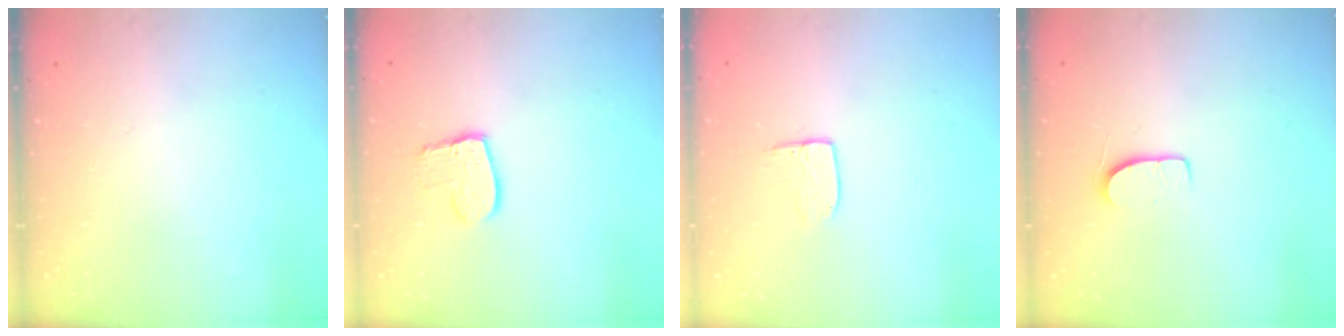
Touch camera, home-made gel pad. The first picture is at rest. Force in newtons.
{"total": 9.9, "press": 9.9, "slide": 0.8}
{"total": 6.8, "press": 6.8, "slide": 0.5}
{"total": 7.1, "press": 7.1, "slide": 0.6}